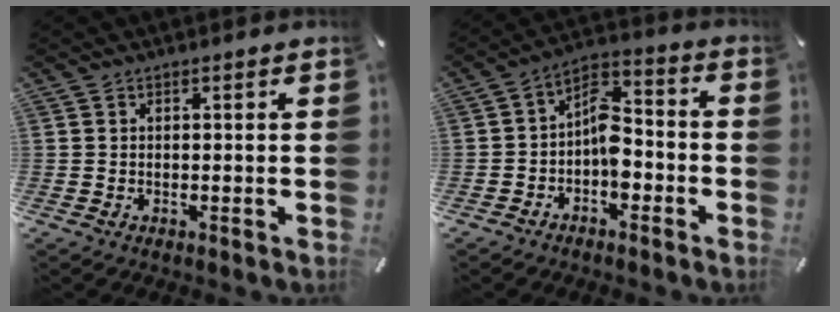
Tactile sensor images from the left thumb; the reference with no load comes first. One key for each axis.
{"total": 8.6, "fx": -3.0, "fy": 5.4, "fz": 5.9, "tx": -0.086, "ty": 0.019, "tz": -0.053}